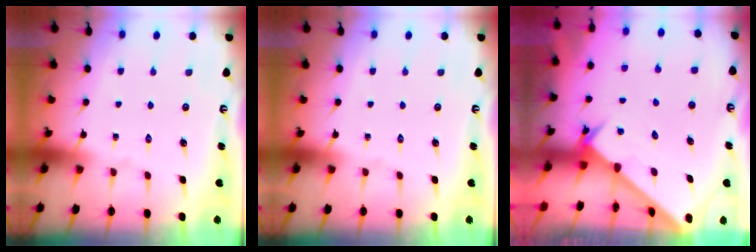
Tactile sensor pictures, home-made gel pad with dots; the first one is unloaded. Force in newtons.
{"total": 0.0}
{"total": 2.5, "press": 2.5, "slide": 0.2}